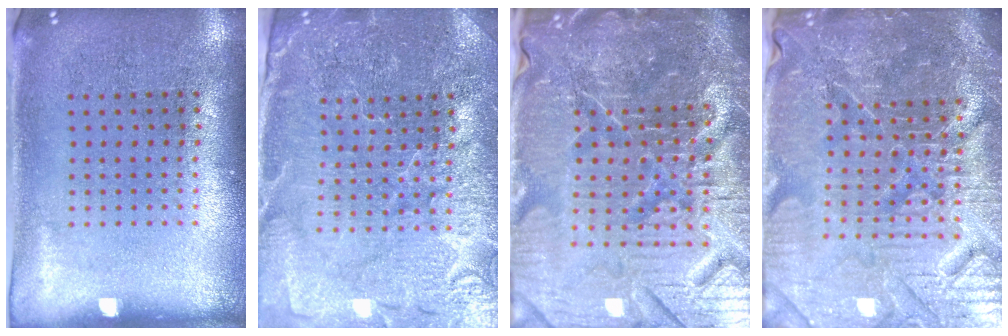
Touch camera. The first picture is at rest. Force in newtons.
{"total": 4.1, "press": 3.9, "slide": 1.3}
{"total": 7.3, "press": 6.5, "slide": 3.4}
{"total": 6.0, "press": 5.5, "slide": 2.3}